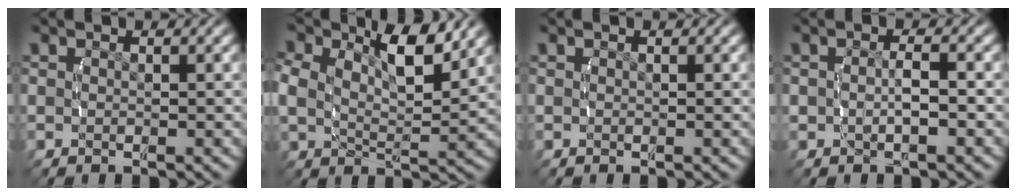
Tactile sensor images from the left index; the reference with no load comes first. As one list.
[{"total": 5.6, "force": [2.7, 2.6, 4.1], "torque": [-0.082, -0.012, 0.050]}, {"total": 0.0}, {"total": 2.9, "force": [-0.2, 1.7, 2.3], "torque": [-0.051, -0.004, 0.000]}]